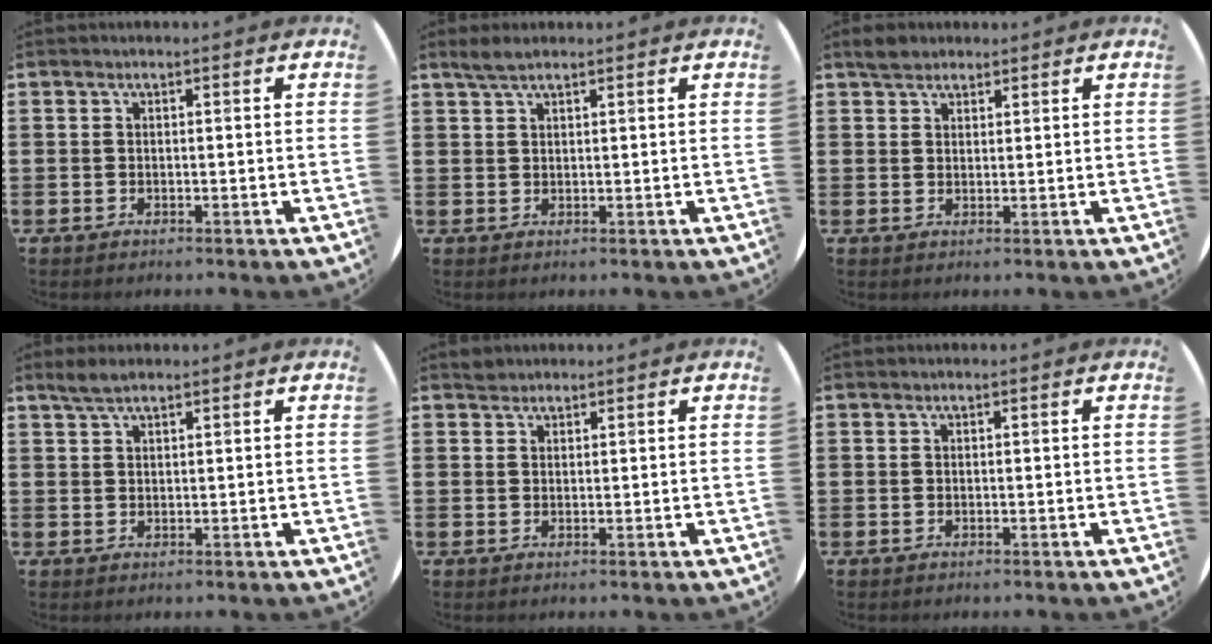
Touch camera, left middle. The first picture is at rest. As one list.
[{"total": 2.2, "force": [1.8, 0.5, 1.2], "torque": [-0.025, 0.005, 0.032]}, {"total": 2.4, "force": [2.2, 1.0, 0.3], "torque": [-0.002, 0.004, 0.041]}, {"total": 2.4, "force": [1.9, 0.5, 1.3], "torque": [-0.027, 0.006, 0.034]}, {"total": 1.2, "force": [1.1, 0.3, -0.2], "torque": [0.010, -0.001, 0.021]}, {"total": 0.0}]